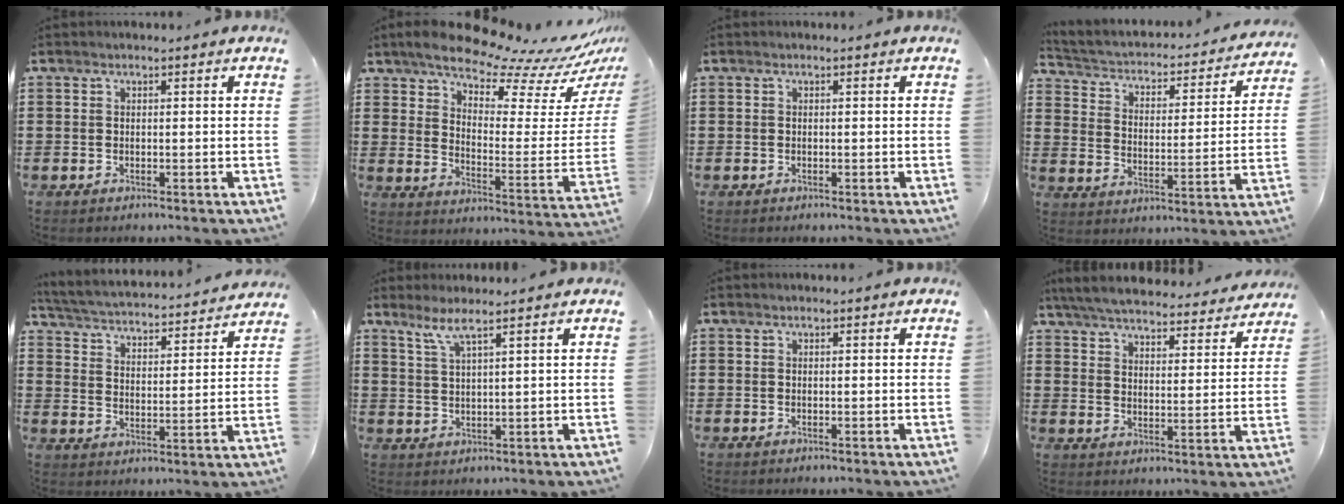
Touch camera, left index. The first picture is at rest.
{"total": 10.2, "force": [9.3, 1.5, 4.1], "torque": [-0.092, -0.078, 0.154]}
{"total": 0.0}
{"total": 2.0, "force": [1.6, 1.0, 0.7], "torque": [-0.030, -0.022, 0.015]}
{"total": 3.3, "force": [3.3, -0.3, 0.4], "torque": [-0.030, -0.032, 0.047]}
{"total": 3.5, "force": [2.6, 0.0, 2.2], "torque": [-0.053, 0.000, 0.047]}
{"total": 0.0}
{"total": 5.8, "force": [5.7, 0.1, 1.2], "torque": [-0.051, -0.038, 0.098]}